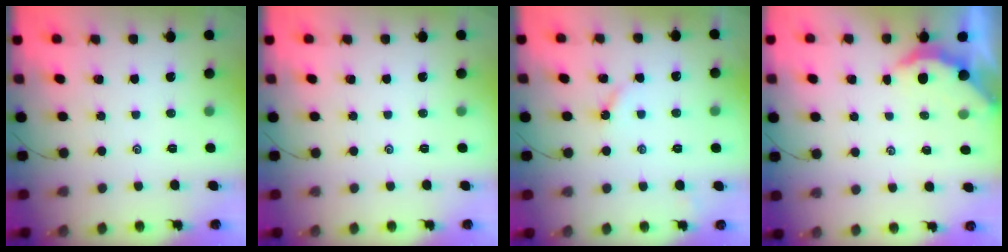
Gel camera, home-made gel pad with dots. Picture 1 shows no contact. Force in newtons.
{"total": 0.0}
{"total": 2.8, "press": 2.8, "slide": 0.2}
{"total": 2.3, "press": 2.3, "slide": 0.2}